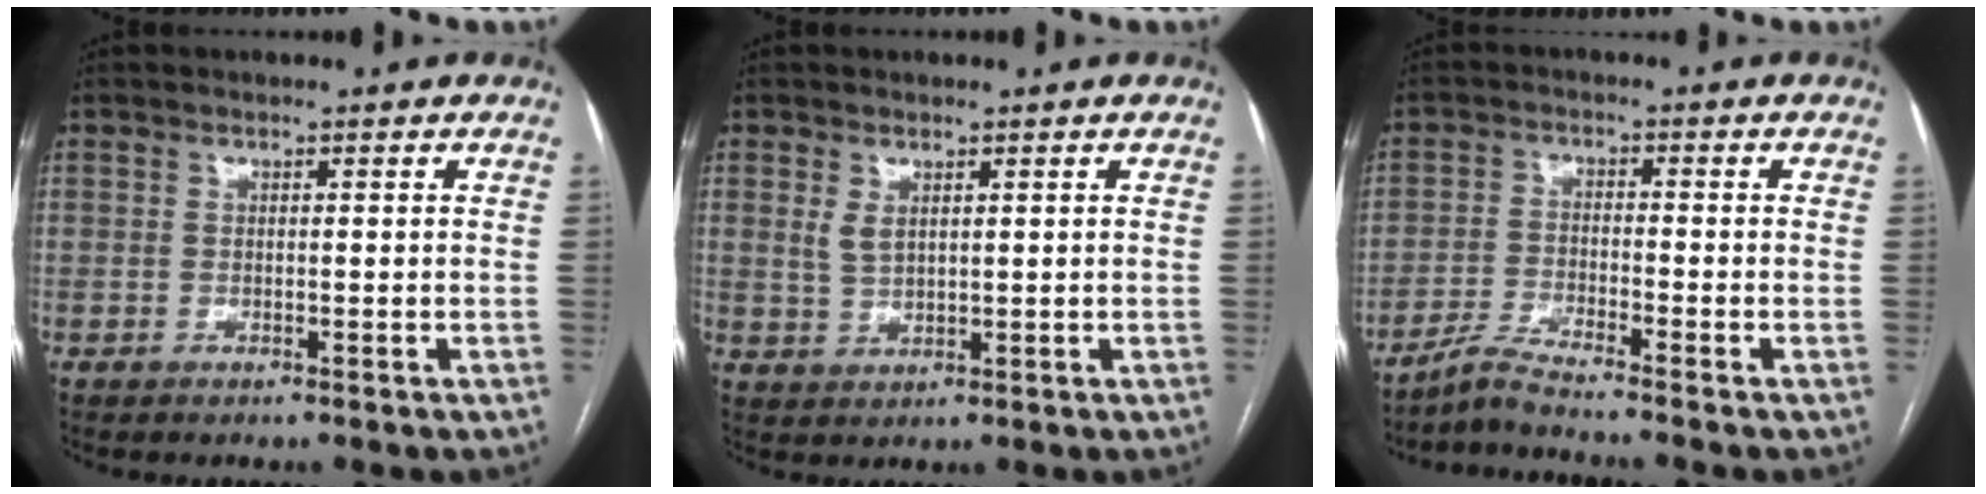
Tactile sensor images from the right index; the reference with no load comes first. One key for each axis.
{"total": 2.4, "fx": 1.1, "fy": 1.3, "fz": 1.7, "tx": -0.037, "ty": 0.001, "tz": 0.028}
{"total": 4.6, "fx": -4.1, "fy": -1.5, "fz": 1.3, "tx": -0.031, "ty": -0.021, "tz": -0.085}